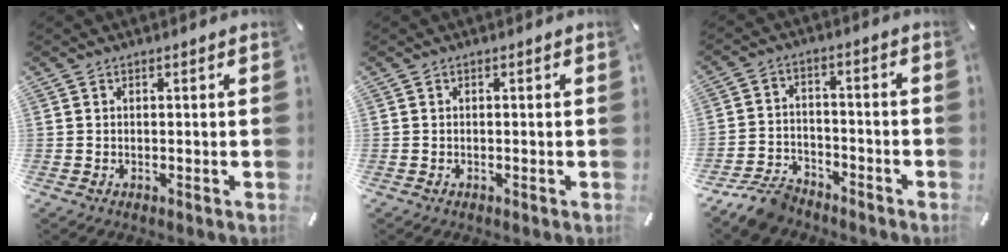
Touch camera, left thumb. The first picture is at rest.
{"total": 0.0}
{"total": 8.5, "force": [-7.2, 3.6, 2.8], "torque": [-0.052, 0.038, -0.135]}